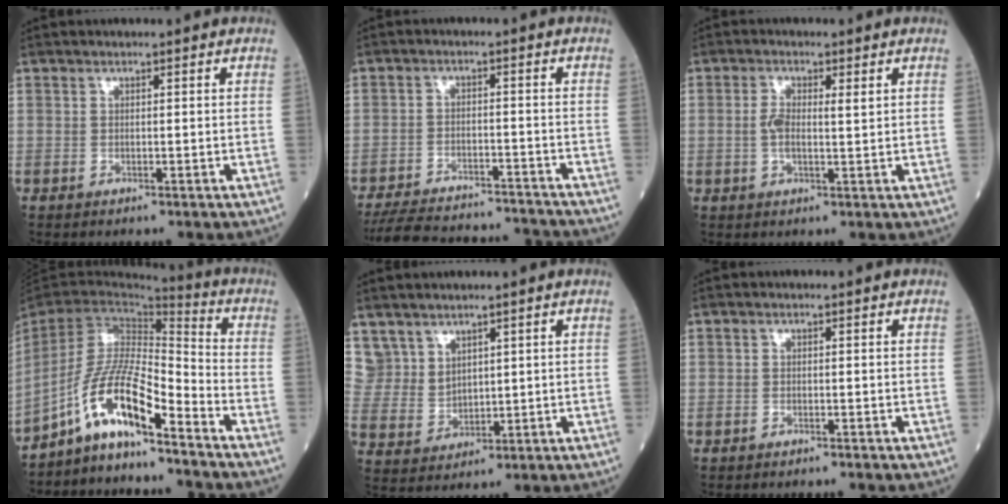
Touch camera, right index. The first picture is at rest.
{"total": 16.1, "force": [-15.2, 3.0, 4.2], "torque": [-0.088, 0.001, -0.215]}
{"total": 3.6, "force": [0.7, 1.1, 3.4], "torque": [-0.069, 0.008, 0.013]}
{"total": 11.5, "force": [-8.1, 1.4, 8.0], "torque": [-0.161, 0.006, -0.155]}
{"total": 6.1, "force": [4.5, 4.0, 0.7], "torque": [-0.017, 0.008, 0.107]}
{"total": 0.9, "force": [-0.8, 0.0, 0.3], "torque": [-0.007, -0.001, -0.013]}